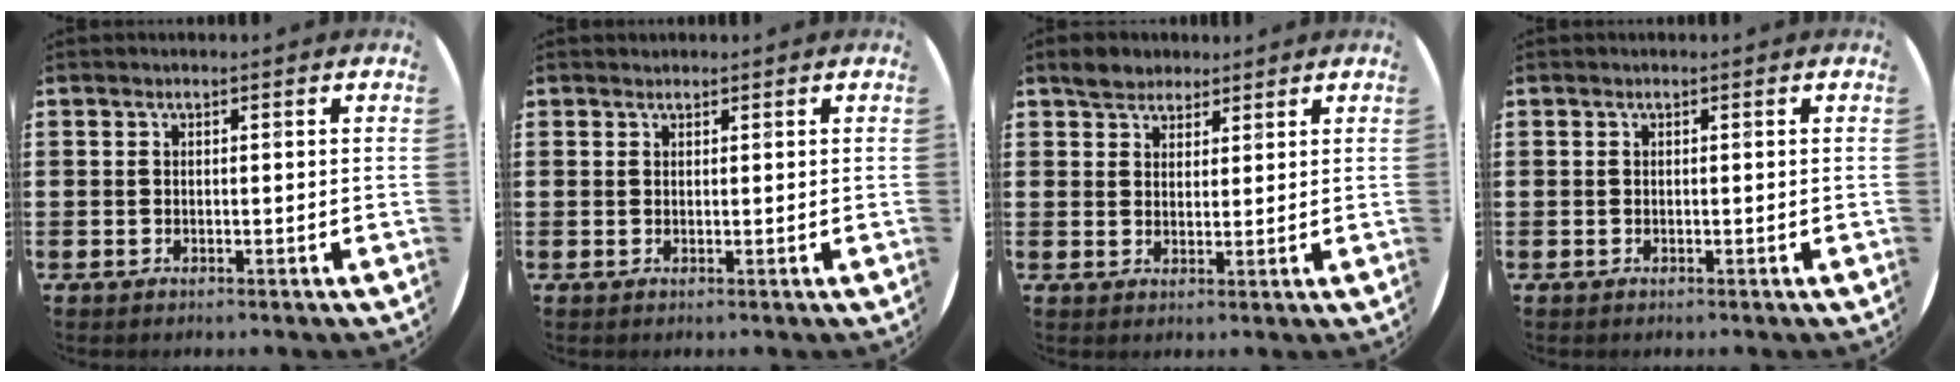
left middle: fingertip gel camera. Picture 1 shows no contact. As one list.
[{"total": 0.6, "force": [0.5, 0.2, -0.1], "torque": [0.002, 0.003, 0.010]}, {"total": 3.1, "force": [2.7, 1.6, 0.0], "torque": [-0.001, 0.004, 0.052]}, {"total": 0.0}]